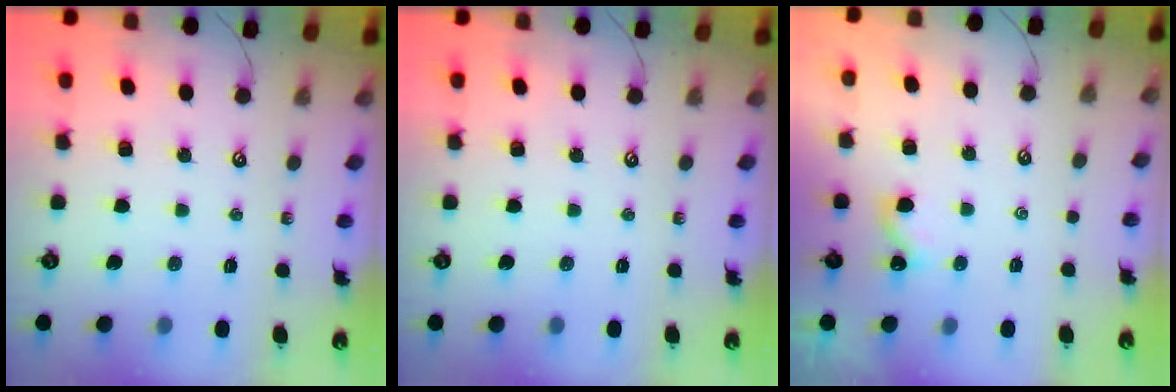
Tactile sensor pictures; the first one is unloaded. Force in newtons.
{"total": 0.0}
{"total": 3.7, "press": 3.7, "slide": 0.2}